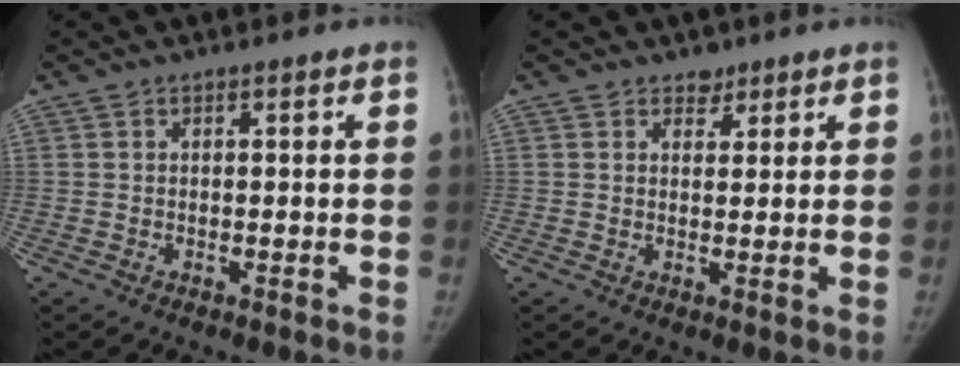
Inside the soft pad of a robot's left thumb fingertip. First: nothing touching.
{"total": 2.3, "force": [1.7, 1.5, 0.3], "torque": [0.013, -0.010, 0.022]}